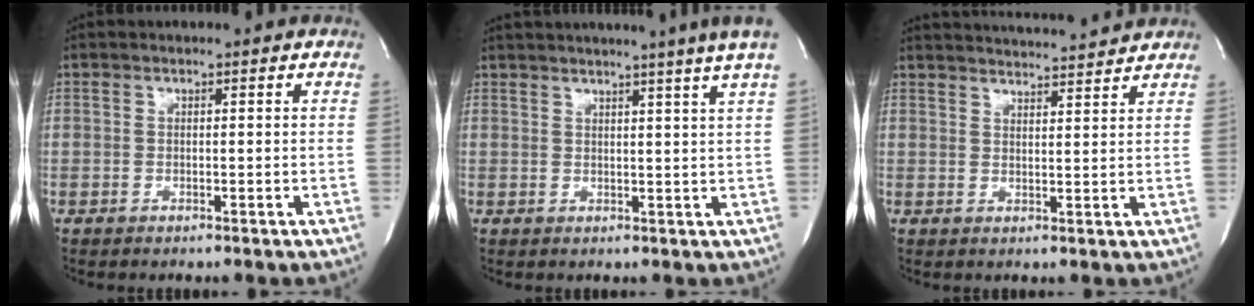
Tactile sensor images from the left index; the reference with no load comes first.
{"total": 10.1, "force": [8.3, -2.1, 5.3], "torque": [-0.078, -0.015, 0.088]}
{"total": 11.9, "force": [11.6, 0.2, 2.9], "torque": [-0.049, 0.005, 0.154]}